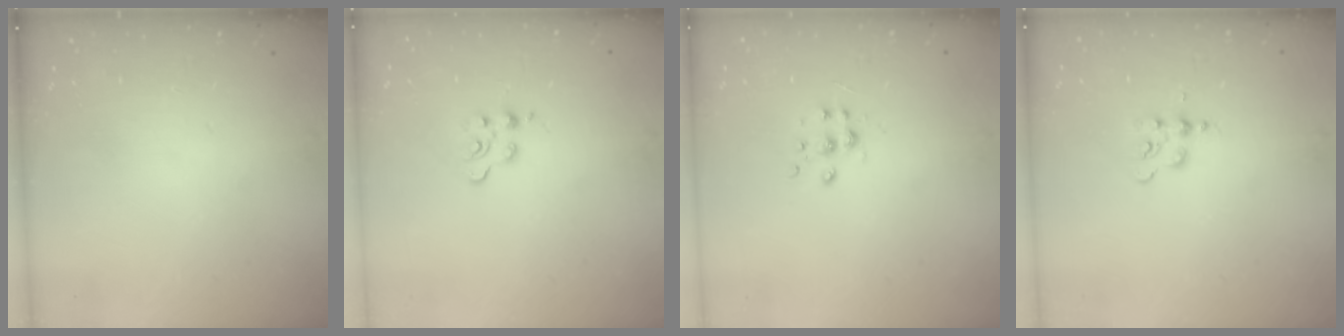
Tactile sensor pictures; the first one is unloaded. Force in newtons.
{"total": 4.7, "press": 4.7, "slide": 0.5}
{"total": 7.1, "press": 7.1, "slide": 0.5}
{"total": 3.7, "press": 3.7, "slide": 0.5}